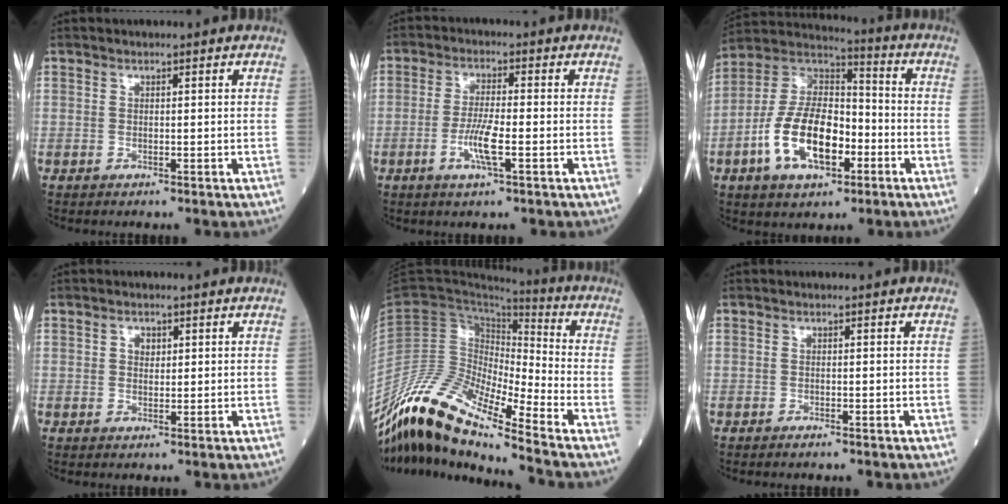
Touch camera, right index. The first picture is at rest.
{"total": 5.4, "force": [-1.9, 0.5, 5.0], "torque": [-0.102, -0.007, -0.036]}
{"total": 15.1, "force": [-5.0, 7.2, 12.3], "torque": [-0.252, 0.017, -0.089]}
{"total": 1.6, "force": [0.5, 1.2, 0.9], "torque": [-0.014, 0.000, 0.007]}
{"total": 14.3, "force": [-11.3, 1.7, 8.6], "torque": [-0.171, 0.018, -0.209]}
{"total": 0.7, "force": [-0.7, 0.1, 0.3], "torque": [-0.010, -0.002, -0.009]}